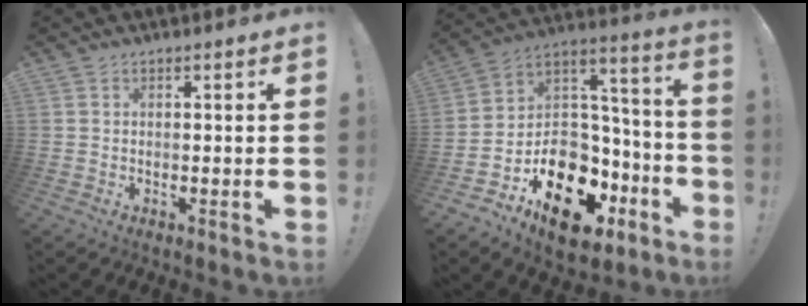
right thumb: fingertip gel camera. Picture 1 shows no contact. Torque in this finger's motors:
{"motor_torque": [3.16, 1.84, 0.84, -0.09, 0.18]}